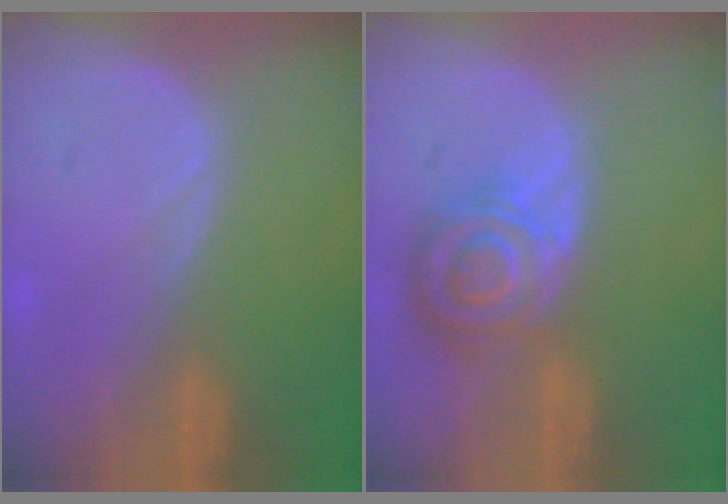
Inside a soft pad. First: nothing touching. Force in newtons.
{"total": 8.2, "press": 7.2, "slide": 4.0}